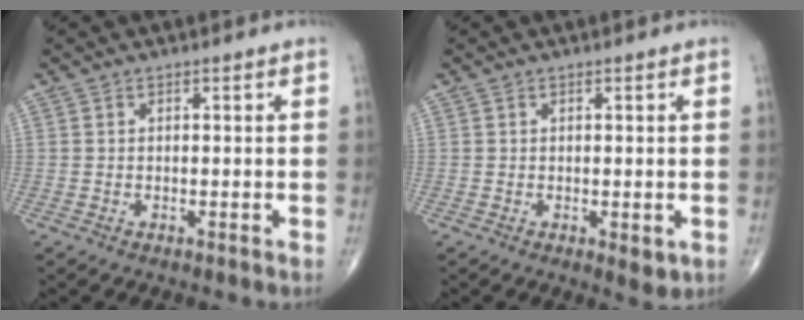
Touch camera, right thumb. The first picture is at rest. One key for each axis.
{"total": 2.4, "fx": -0.4, "fy": 1.1, "fz": 2.1, "tx": -0.020, "ty": -0.006, "tz": -0.003}